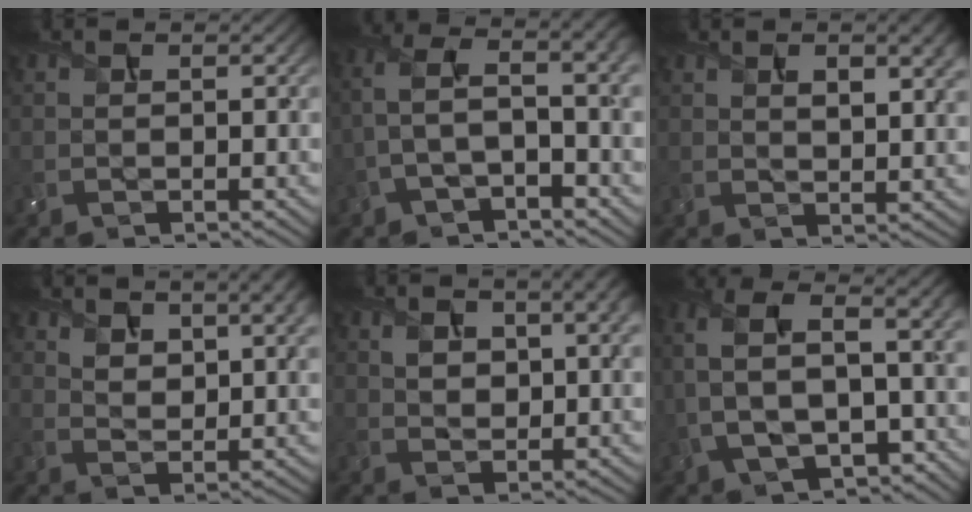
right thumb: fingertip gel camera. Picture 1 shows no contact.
{"total": 8.0, "force": [-1.4, 3.1, 7.2], "torque": [-0.157, 0.010, -0.034]}
{"total": 6.1, "force": [2.7, 2.5, 4.8], "torque": [-0.079, 0.003, 0.047]}
{"total": 7.9, "force": [5.0, 3.5, 5.1], "torque": [-0.093, -0.006, 0.096]}
{"total": 8.2, "force": [3.6, 4.3, 6.0], "torque": [-0.114, -0.007, 0.073]}
{"total": 10.2, "force": [-0.6, 5.8, 8.4], "torque": [-0.212, 0.007, -0.012]}